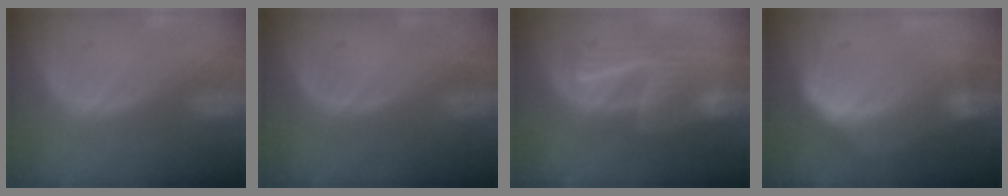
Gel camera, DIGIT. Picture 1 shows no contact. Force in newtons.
{"total": 0.0}
{"total": 8.9, "press": 8.3, "slide": 3.3}
{"total": 7.5, "press": 6.3, "slide": 4.0}